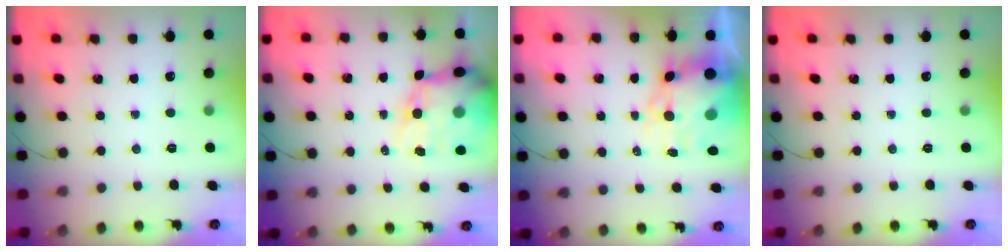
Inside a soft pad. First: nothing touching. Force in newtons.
{"total": 14.1, "press": 13.6, "slide": 3.4}
{"total": 10.1, "press": 9.7, "slide": 2.9}
{"total": 0.0}